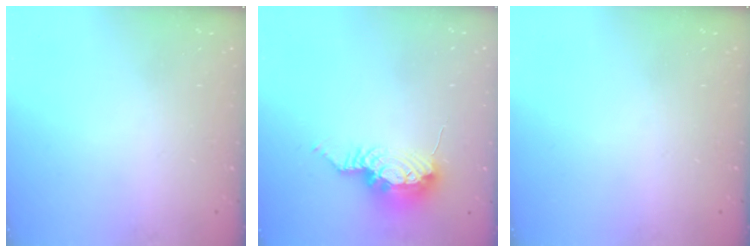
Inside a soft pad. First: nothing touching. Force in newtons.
{"total": 15.7, "press": 11.6, "slide": 10.6}
{"total": 0.0}